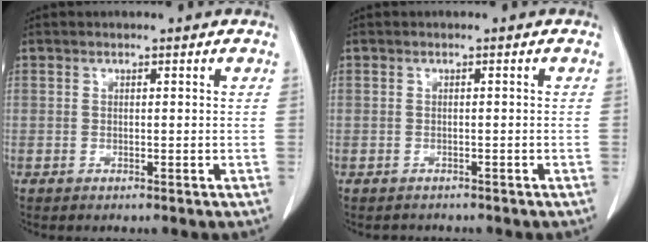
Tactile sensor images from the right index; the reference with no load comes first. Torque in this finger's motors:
{"motor_torque": [-0.56, -0.54, -0.21, -0.07]}